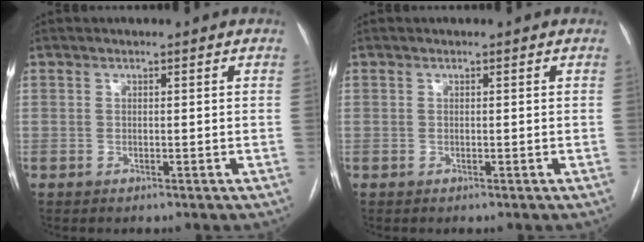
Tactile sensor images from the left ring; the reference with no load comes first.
{"total": 0.0}